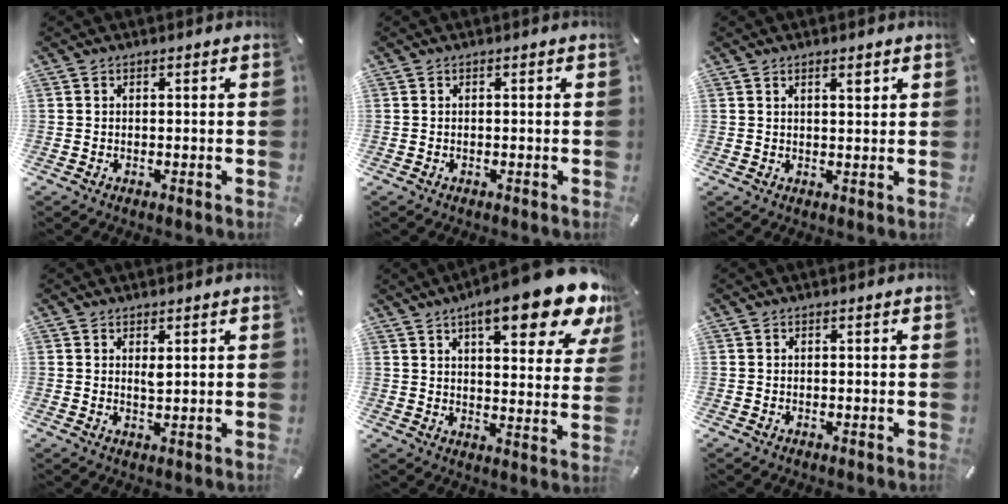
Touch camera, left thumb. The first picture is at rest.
{"total": 0.0}
{"total": 2.2, "force": [1.4, 0.6, 1.6], "torque": [-0.024, -0.003, 0.022]}
{"total": 1.8, "force": [1.0, 0.5, 1.4], "torque": [-0.022, -0.003, 0.015]}
{"total": 18.6, "force": [11.6, 5.8, 13.3], "torque": [-0.190, -0.064, 0.184]}
{"total": 0.0}